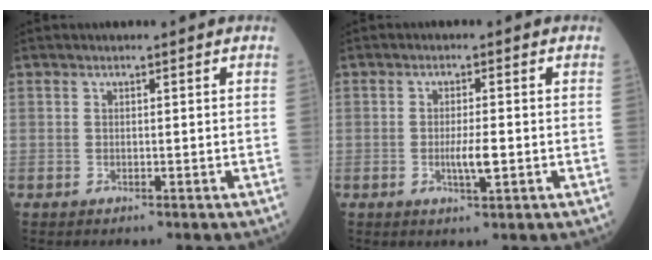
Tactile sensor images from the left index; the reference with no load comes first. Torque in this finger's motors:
{"motor_torque": [0.82, 0.21, 0.33, 0.09]}